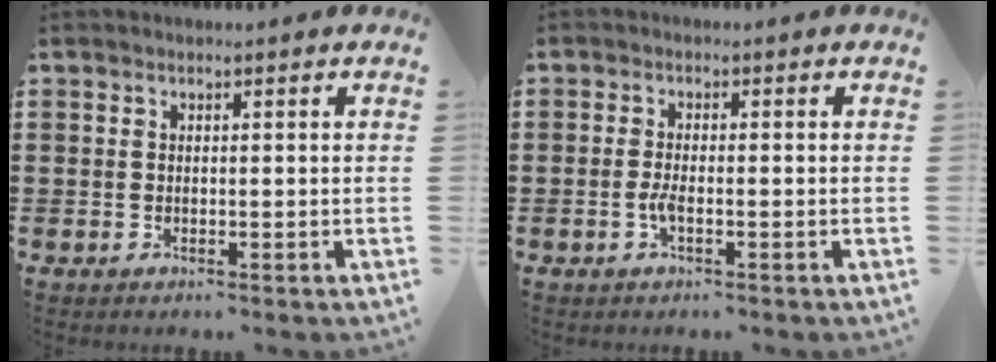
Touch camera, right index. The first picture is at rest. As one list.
[{"total": 2.2, "force": [-0.9, 0.4, 2.0], "torque": [-0.052, -0.006, -0.020]}]